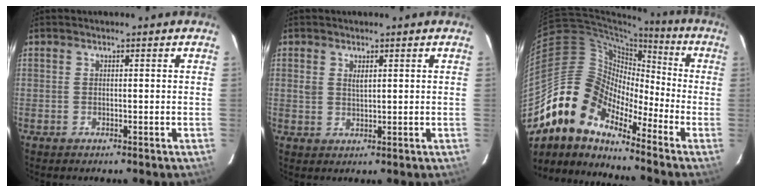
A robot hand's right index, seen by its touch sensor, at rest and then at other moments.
{"total": 2.0, "force": [0.9, 1.2, 1.4], "torque": [-0.025, 0.001, 0.018]}
{"total": 13.9, "force": [-10.5, 6.5, 6.4], "torque": [-0.104, 0.018, -0.221]}